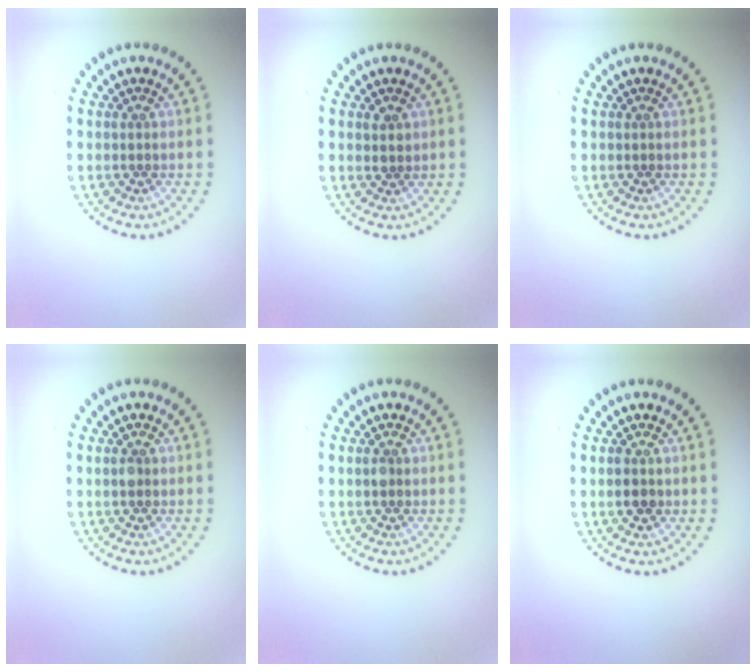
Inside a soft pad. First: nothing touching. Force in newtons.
{"total": 1.1, "press": 1.0, "slide": 0.5}
{"total": 0.0}
{"total": 0.9, "press": 0.9, "slide": 0.0}
{"total": 1.0, "press": 0.9, "slide": 0.1}
{"total": 1.3, "press": 1.3, "slide": 0.1}